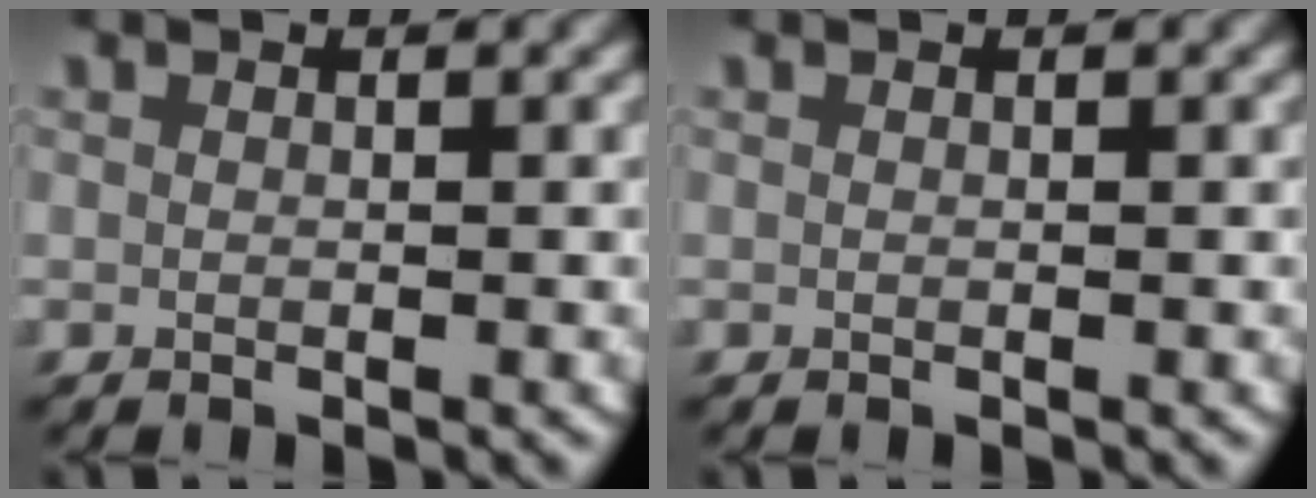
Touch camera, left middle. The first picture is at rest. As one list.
[{"total": 0.0}]